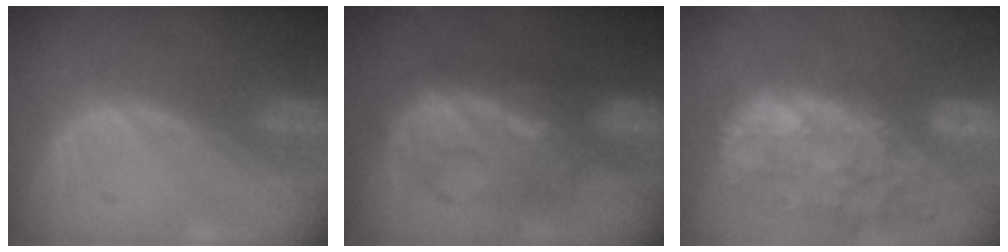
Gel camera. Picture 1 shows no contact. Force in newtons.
{"total": 8.8, "press": 8.8, "slide": 0.4}
{"total": 14.3, "press": 11.6, "slide": 8.3}